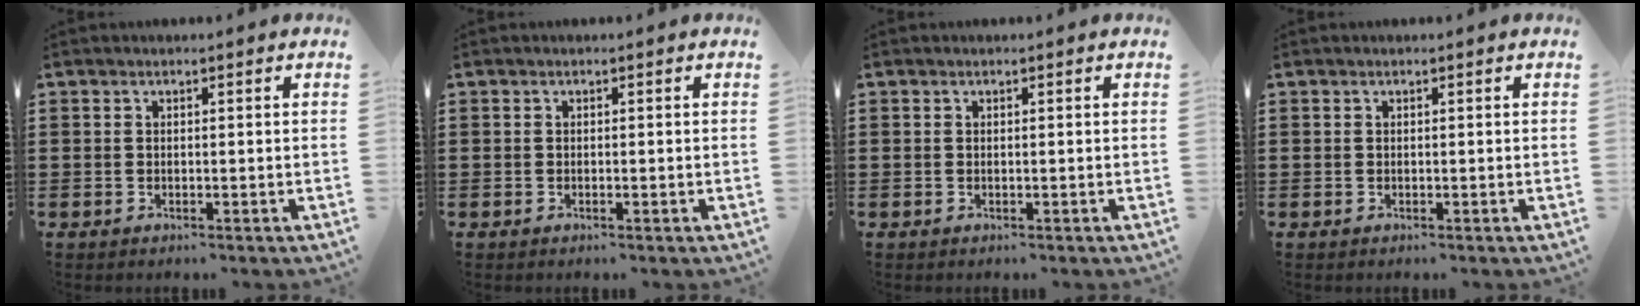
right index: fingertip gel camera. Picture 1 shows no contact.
{"total": 0.0}
{"total": 0.0}
{"total": 0.0}